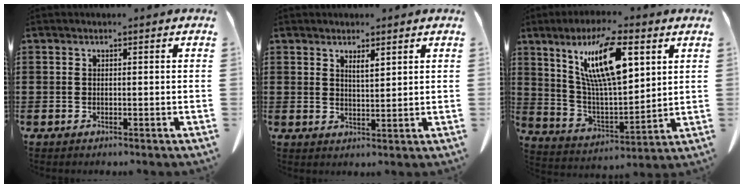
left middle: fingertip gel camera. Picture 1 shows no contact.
{"total": 2.1, "force": [1.7, 0.4, 1.2], "torque": [-0.018, 0.000, 0.028]}
{"total": 13.7, "force": [6.8, 4.1, 11.2], "torque": [-0.240, -0.006, 0.112]}